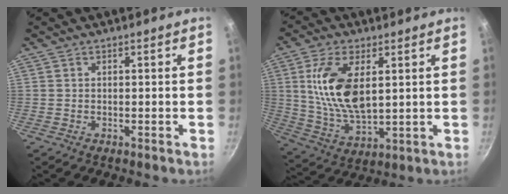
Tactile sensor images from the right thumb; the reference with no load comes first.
{"total": 14.4, "force": [3.3, 7.2, 12.0], "torque": [-0.226, -0.016, 0.072]}